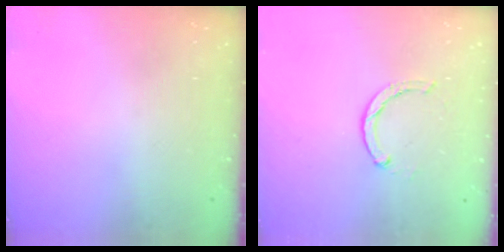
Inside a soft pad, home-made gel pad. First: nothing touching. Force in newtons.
{"total": 1.7, "press": 1.6, "slide": 0.3}